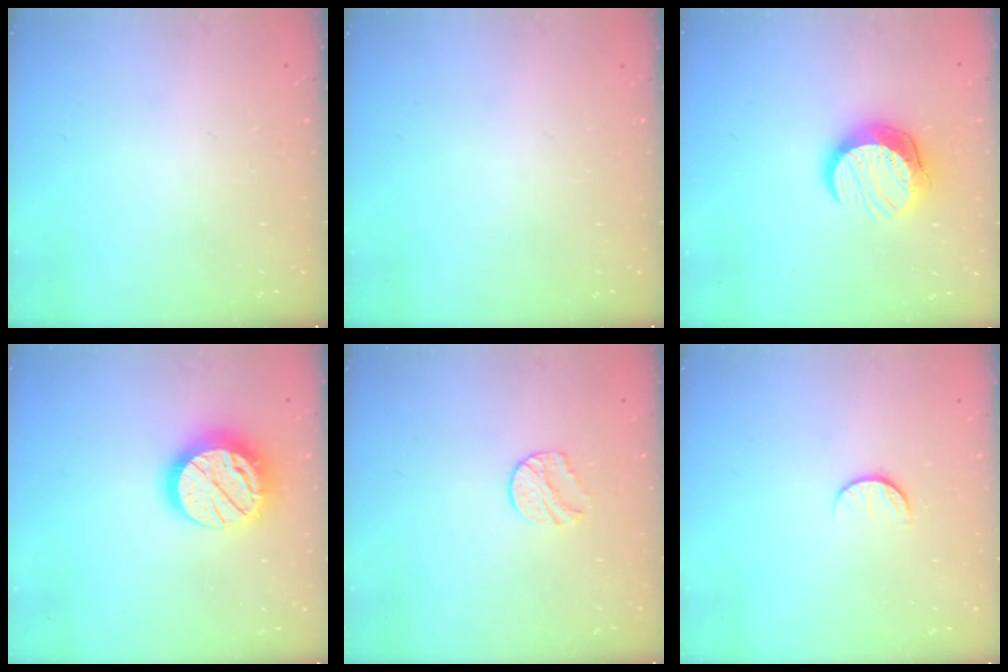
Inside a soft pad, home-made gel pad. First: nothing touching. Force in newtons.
{"total": 0.0}
{"total": 12.3, "press": 12.2, "slide": 0.9}
{"total": 17.3, "press": 17.2, "slide": 1.3}
{"total": 6.4, "press": 6.3, "slide": 0.6}
{"total": 7.3, "press": 7.3, "slide": 0.8}